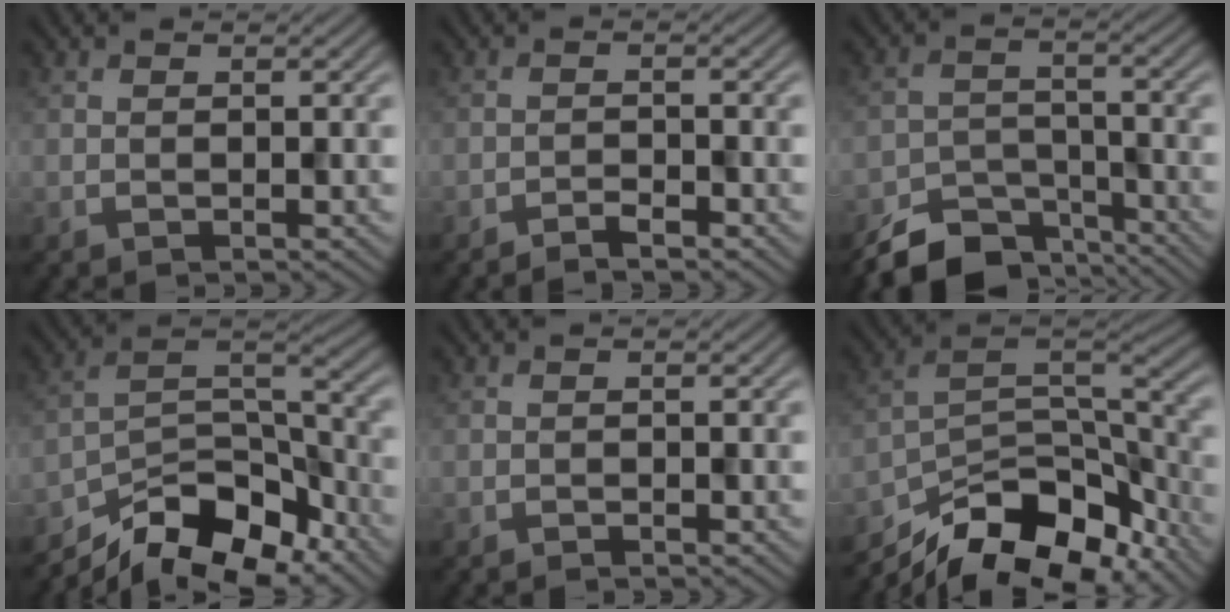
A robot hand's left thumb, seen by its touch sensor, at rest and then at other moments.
{"total": 2.0, "force": [-1.7, 0.2, 0.9], "torque": [-0.016, 0.002, -0.034]}
{"total": 8.0, "force": [-6.4, 3.7, 3.0], "torque": [-0.054, -0.011, -0.112]}
{"total": 12.8, "force": [-10.0, 4.6, 6.4], "torque": [-0.108, -0.001, -0.182]}
{"total": 0.6, "force": [-0.6, -0.1, 0.2], "torque": [-0.003, 0.002, -0.011]}
{"total": 14.3, "force": [-11.1, 5.4, 7.4], "torque": [-0.145, -0.009, -0.184]}